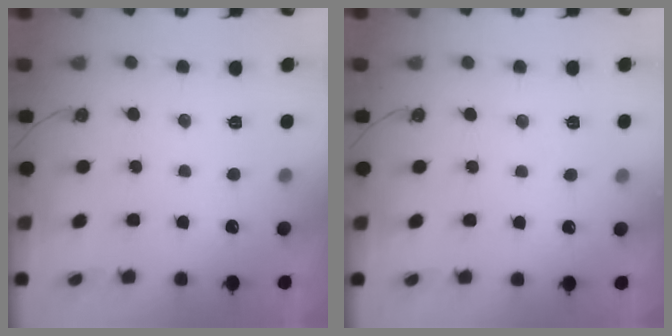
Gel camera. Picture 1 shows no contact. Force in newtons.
{"total": 2.1, "press": 2.1, "slide": 0.4}